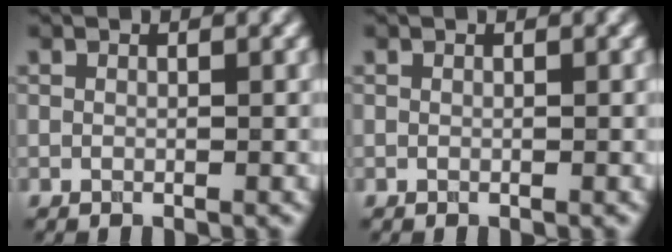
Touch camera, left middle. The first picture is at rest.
{"total": 0.0}